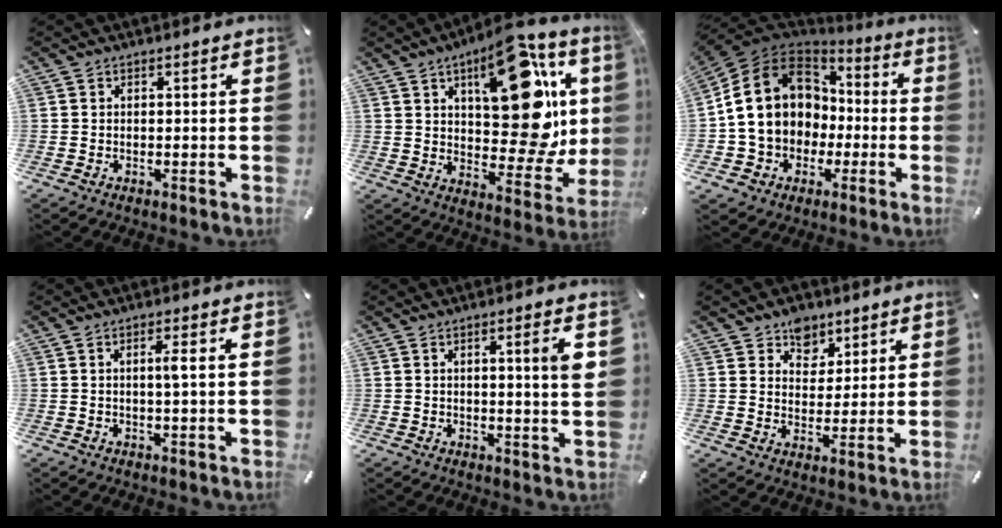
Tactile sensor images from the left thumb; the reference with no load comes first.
{"total": 25.5, "force": [9.2, 12.8, 20.1], "torque": [-0.262, -0.055, 0.156]}
{"total": 17.0, "force": [0.0, 14.8, 8.4], "torque": [-0.166, 0.012, 0.006]}
{"total": 2.8, "force": [0.5, -0.1, 2.8], "torque": [-0.055, -0.003, 0.004]}
{"total": 5.6, "force": [1.5, -0.1, 5.4], "torque": [-0.087, -0.010, 0.016]}
{"total": 7.0, "force": [5.0, 5.0, 0.2], "torque": [0.006, -0.032, 0.089]}